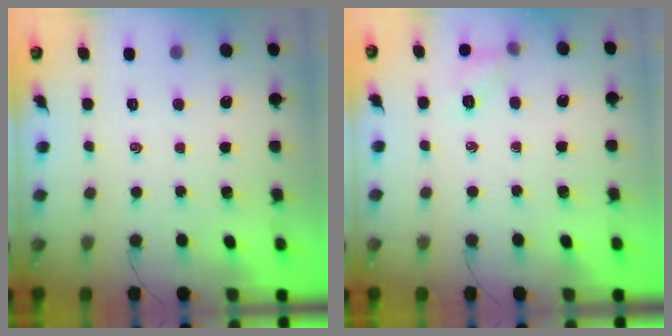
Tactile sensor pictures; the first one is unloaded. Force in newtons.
{"total": 6.3, "press": 6.0, "slide": 1.8}